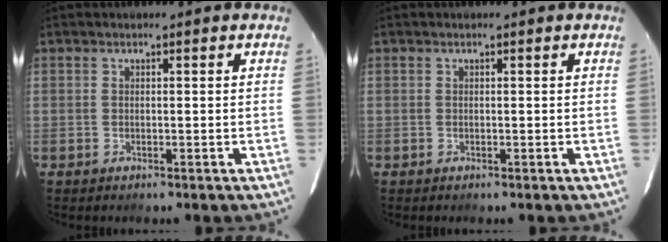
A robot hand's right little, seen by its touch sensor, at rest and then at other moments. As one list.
[{"total": 0.0}]